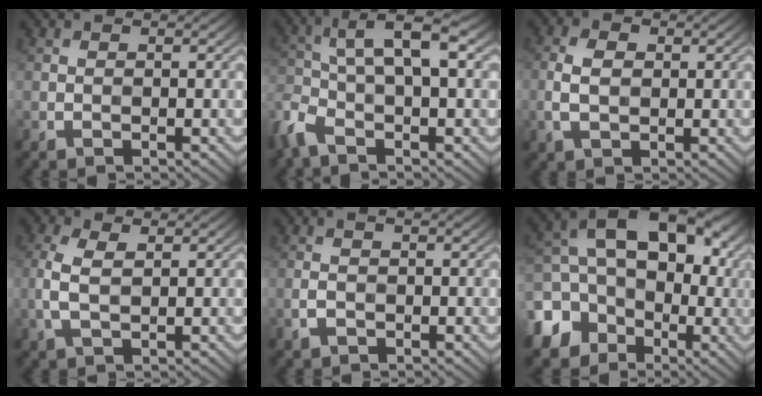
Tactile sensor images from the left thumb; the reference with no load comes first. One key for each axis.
{"total": 7.8, "fx": -1.9, "fy": 2.5, "fz": 7.1, "tx": -0.163, "ty": 0.008, "tz": -0.060}
{"total": 3.8, "fx": 0.1, "fy": 2.6, "fz": 2.8, "tx": -0.069, "ty": 0.001, "tz": -0.002}
{"total": 3.9, "fx": 0.6, "fy": 2.0, "fz": 3.3, "tx": -0.091, "ty": 0.003, "tz": 0.011}
{"total": 1.7, "fx": -0.4, "fy": 0.8, "fz": 1.4, "tx": -0.035, "ty": -0.001, "tz": -0.006}
{"total": 15.6, "fx": -3.3, "fy": 12.2, "fz": 9.1, "tx": -0.172, "ty": -0.012, "tz": -0.079}